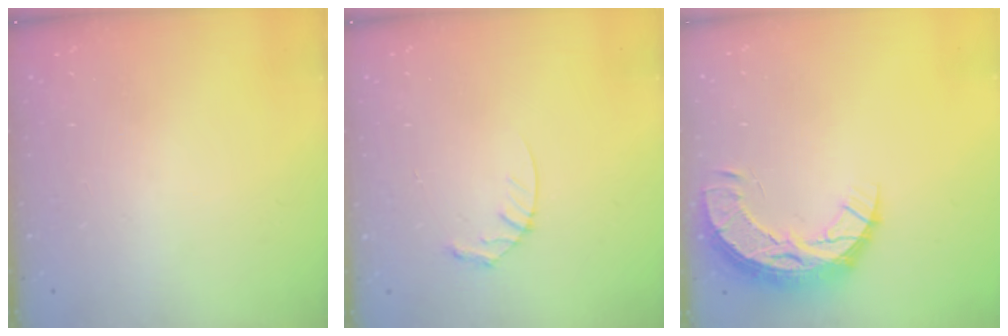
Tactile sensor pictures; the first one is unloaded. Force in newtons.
{"total": 4.7, "press": 4.7, "slide": 0.4}
{"total": 11.8, "press": 11.8, "slide": 1.0}